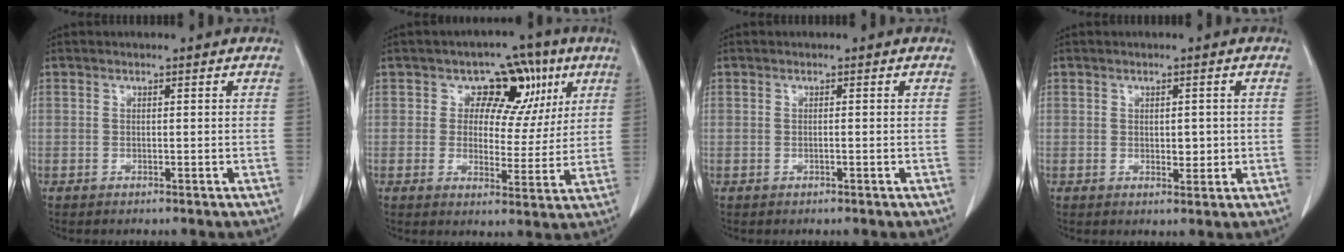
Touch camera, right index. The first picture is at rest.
{"total": 10.5, "force": [3.9, 7.5, 6.1], "torque": [-0.060, 0.030, 0.059]}
{"total": 0.6, "force": [-0.2, 0.2, 0.6], "torque": [-0.015, 0.002, -0.002]}
{"total": 3.0, "force": [-0.1, 1.7, 2.5], "torque": [-0.039, 0.001, 0.006]}